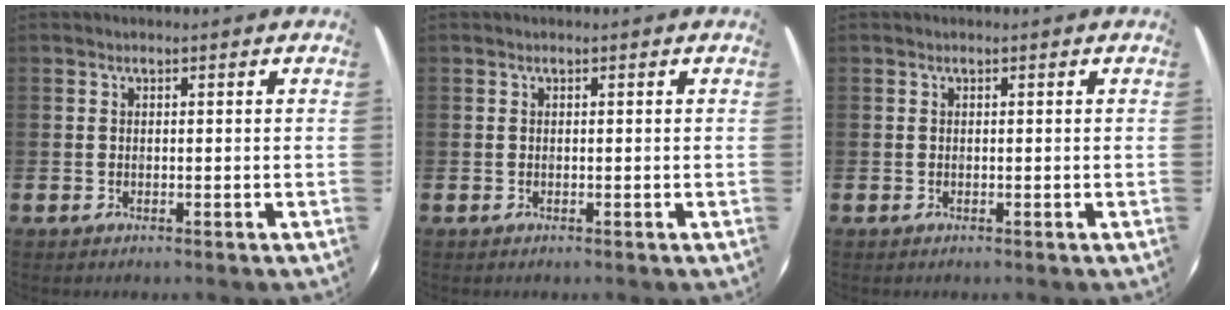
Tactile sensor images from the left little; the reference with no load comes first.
{"total": 0.0}
{"total": 0.0}